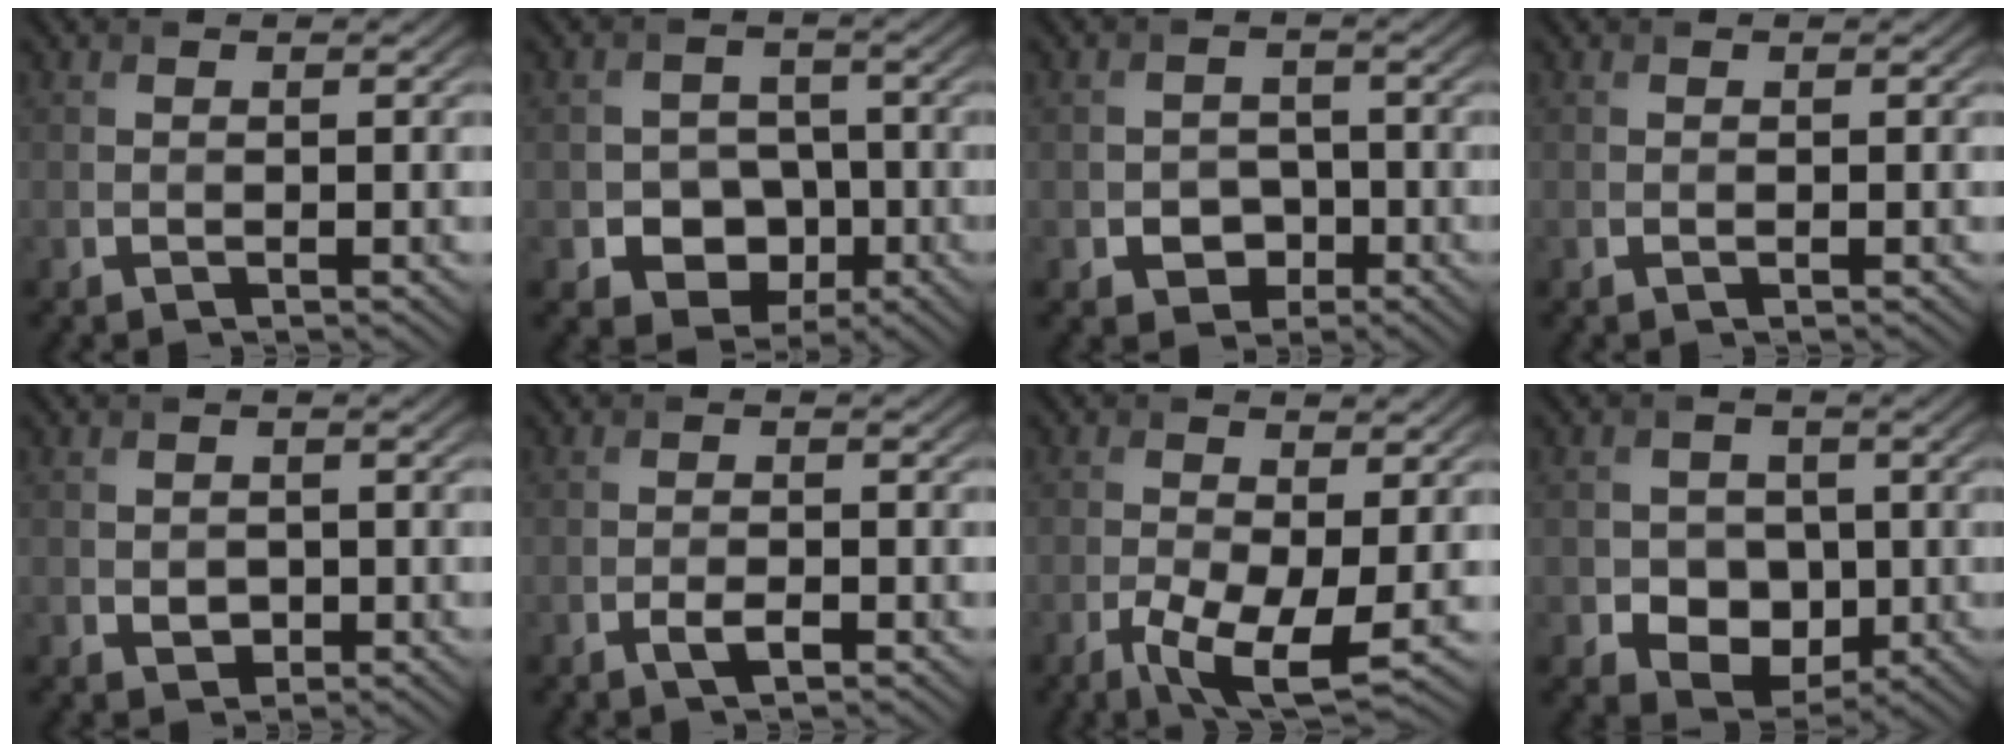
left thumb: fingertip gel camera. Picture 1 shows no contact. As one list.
[{"total": 6.9, "force": [-2.4, 5.7, 2.9], "torque": [-0.043, -0.007, -0.064]}, {"total": 3.4, "force": [-1.5, 2.8, 1.3], "torque": [-0.021, -0.002, -0.029]}, {"total": 0.0}, {"total": 1.5, "force": [-0.3, 1.3, 0.7], "torque": [-0.016, -0.009, -0.004]}, {"total": 1.8, "force": [-1.1, 0.6, 1.4], "torque": [-0.026, -0.002, -0.019]}, {"total": 6.8, "force": [-2.5, 2.5, 5.7], "torque": [-0.121, -0.015, -0.044]}, {"total": 6.3, "force": [-1.2, 5.4, 3.0], "torque": [-0.047, -0.008, -0.041]}]